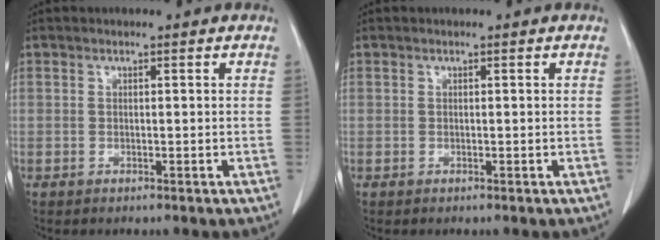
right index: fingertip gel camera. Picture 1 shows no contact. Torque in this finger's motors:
{"motor_torque": [0.00, 0.00, 0.01, 0.00]}